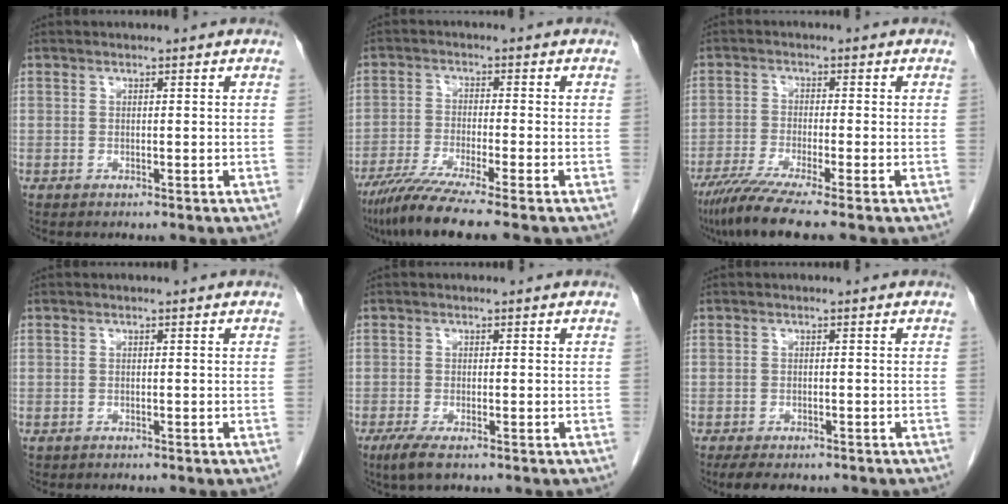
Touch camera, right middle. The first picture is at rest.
{"total": 9.0, "force": [-6.9, -1.0, 5.6], "torque": [-0.092, -0.030, -0.117]}
{"total": 8.3, "force": [-6.3, -0.8, 5.4], "torque": [-0.087, -0.027, -0.106]}
{"total": 0.0}
{"total": 3.3, "force": [-2.0, 0.6, 2.5], "torque": [-0.054, -0.010, -0.038]}
{"total": 5.8, "force": [-4.6, 2.1, 2.8], "torque": [-0.044, -0.013, -0.062]}